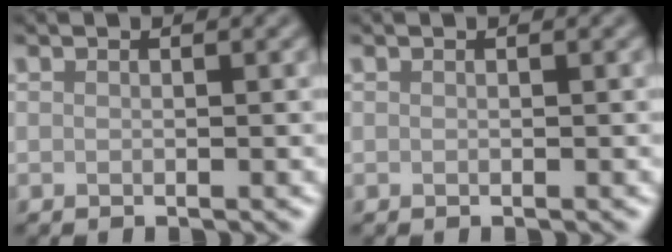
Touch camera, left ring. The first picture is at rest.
{"total": 0.0}